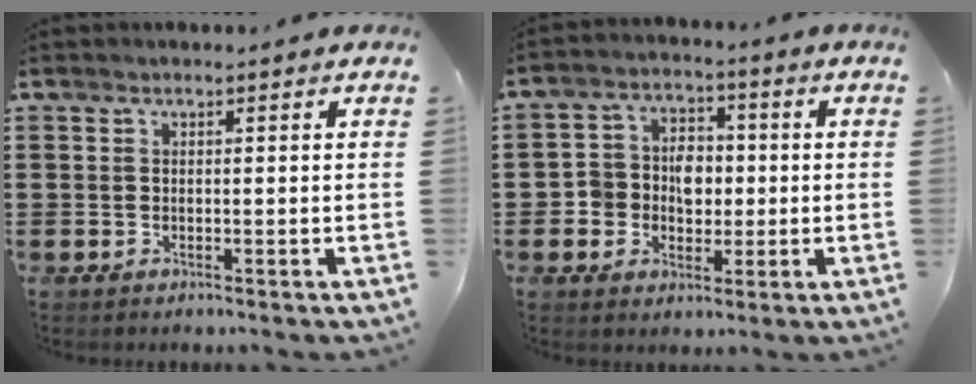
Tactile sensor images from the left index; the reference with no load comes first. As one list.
[{"total": 5.5, "force": [-0.6, 4.7, 2.7], "torque": [-0.066, 0.015, -0.013]}]